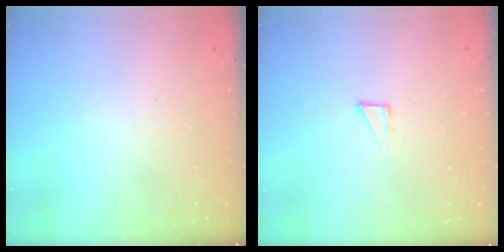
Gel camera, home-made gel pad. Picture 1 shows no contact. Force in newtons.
{"total": 3.0, "press": 3.0, "slide": 0.3}